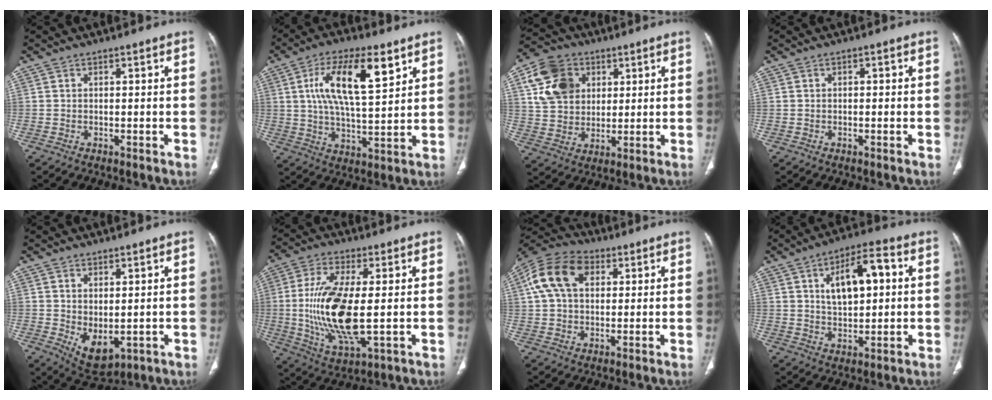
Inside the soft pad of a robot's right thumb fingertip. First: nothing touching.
{"total": 15.3, "force": [6.0, 5.5, 12.9], "torque": [-0.219, -0.016, 0.105]}
{"total": 13.2, "force": [4.5, 10.4, 6.8], "torque": [-0.107, -0.001, 0.084]}
{"total": 0.8, "force": [0.0, 0.5, 0.7], "torque": [-0.012, 0.004, 0.001]}
{"total": 6.7, "force": [-0.5, 3.7, 5.6], "torque": [-0.081, -0.013, 0.016]}
{"total": 16.8, "force": [-0.4, 6.1, 15.7], "torque": [-0.328, -0.016, 0.000]}
{"total": 13.1, "force": [4.0, 8.8, 8.9], "torque": [-0.166, 0.021, 0.066]}
{"total": 11.8, "force": [2.9, 5.6, 10.0], "torque": [-0.141, 0.009, 0.046]}